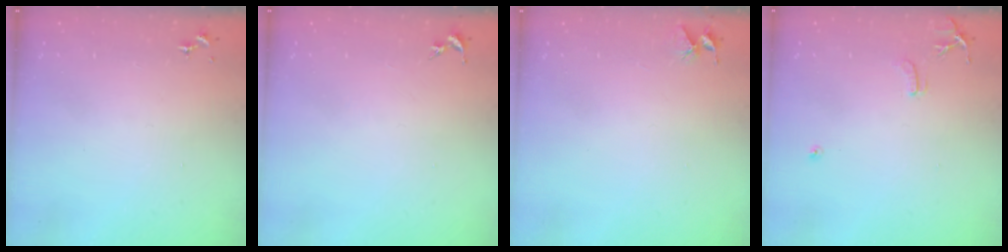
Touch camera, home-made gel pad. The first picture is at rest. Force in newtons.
{"total": 0.0}
{"total": 4.0, "press": 4.0, "slide": 0.3}
{"total": 7.9, "press": 7.9, "slide": 0.7}